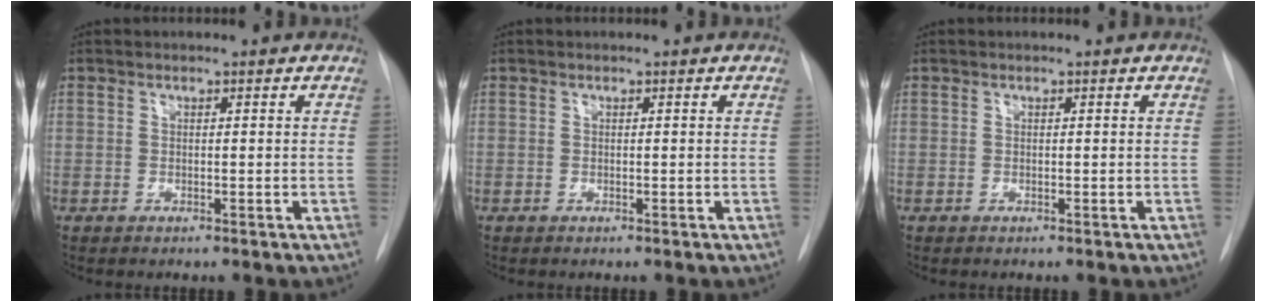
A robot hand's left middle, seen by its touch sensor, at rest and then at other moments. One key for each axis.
{"total": 0.0}
{"total": 0.0}